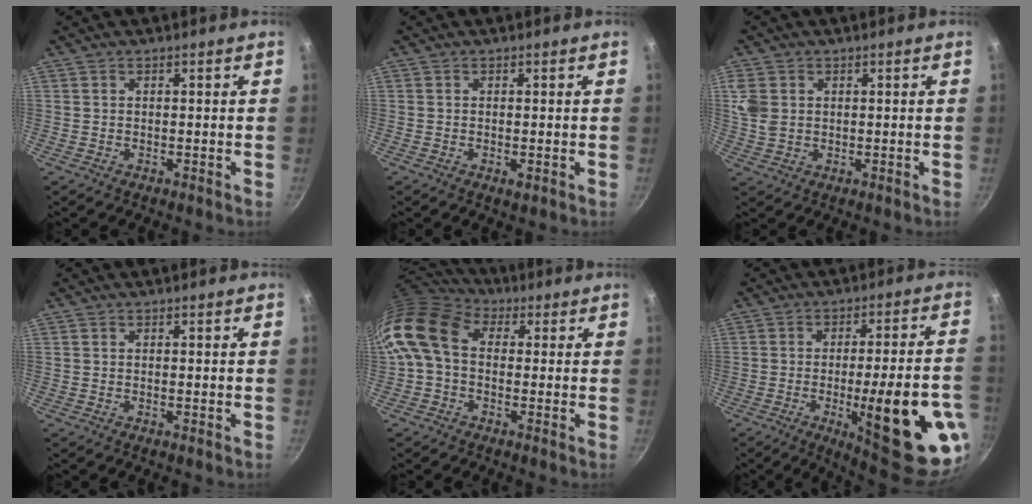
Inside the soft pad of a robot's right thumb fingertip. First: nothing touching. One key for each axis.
{"total": 1.2, "fx": -0.3, "fy": 0.4, "fz": 1.0, "tx": -0.021, "ty": -0.003, "tz": -0.005}
{"total": 4.9, "fx": 1.1, "fy": 3.8, "fz": 2.9, "tx": -0.051, "ty": -0.006, "tz": 0.023}
{"total": 0.0}
{"total": 12.3, "fx": 1.0, "fy": 8.9, "fz": 8.4, "tx": -0.155, "ty": 0.025, "tz": -0.003}
{"total": 23.6, "fx": -7.4, "fy": 5.8, "fz": 21.6, "tx": -0.265, "ty": 0.013, "tz": -0.089}